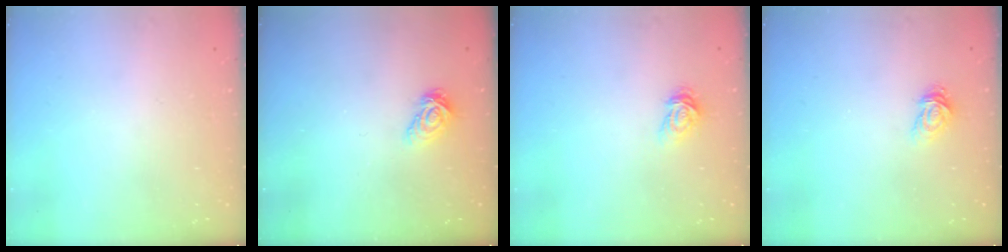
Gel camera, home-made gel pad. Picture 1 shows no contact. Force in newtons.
{"total": 6.1, "press": 6.1, "slide": 0.7}
{"total": 3.5, "press": 3.5, "slide": 0.3}
{"total": 3.2, "press": 3.2, "slide": 0.2}